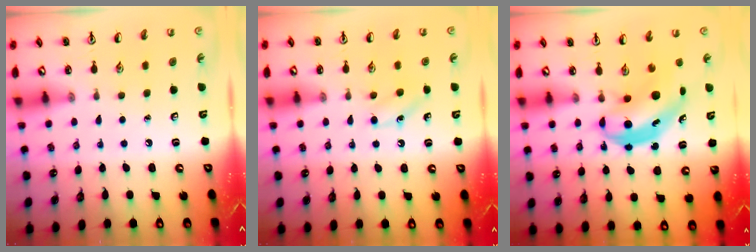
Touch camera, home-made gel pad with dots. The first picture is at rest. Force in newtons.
{"total": 6.7, "press": 6.4, "slide": 2.0}
{"total": 5.1, "press": 4.9, "slide": 1.3}